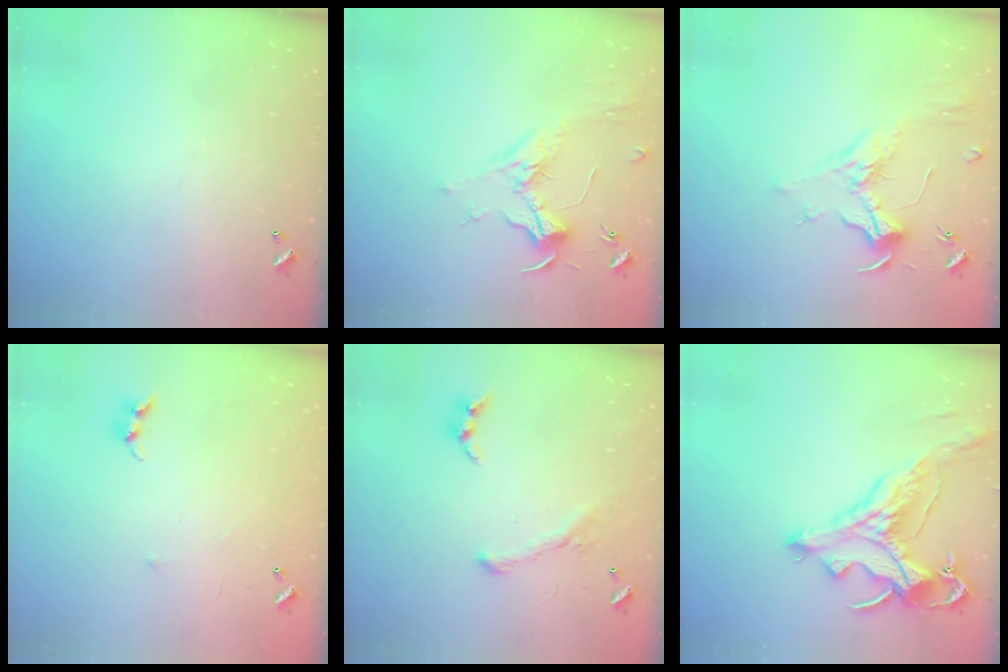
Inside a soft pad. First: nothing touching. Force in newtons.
{"total": 1.8, "press": 1.7, "slide": 0.6}
{"total": 2.0, "press": 1.9, "slide": 0.7}
{"total": 6.4, "press": 6.4, "slide": 0.4}
{"total": 1.4, "press": 0.6, "slide": 1.2}
{"total": 3.2, "press": 2.8, "slide": 1.6}